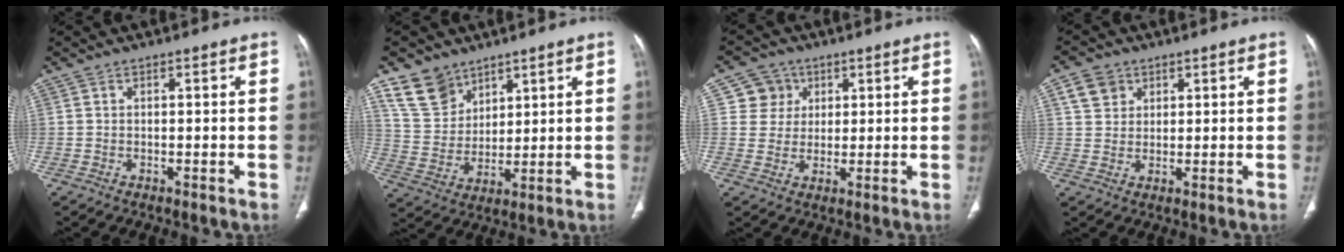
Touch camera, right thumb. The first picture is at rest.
{"total": 9.8, "force": [7.0, 6.4, 2.5], "torque": [-0.021, -0.035, 0.150]}
{"total": 5.8, "force": [2.1, 5.4, 0.6], "torque": [0.018, -0.002, 0.033]}
{"total": 5.0, "force": [2.4, 4.1, 1.5], "torque": [-0.006, -0.003, 0.047]}